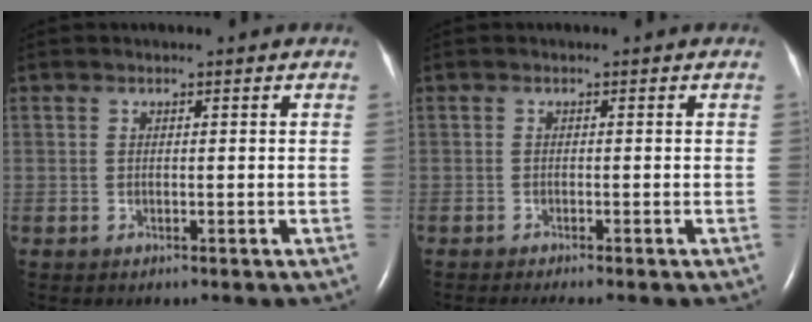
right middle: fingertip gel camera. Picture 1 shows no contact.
{"total": 3.5, "force": [-3.0, 0.1, 1.9], "torque": [-0.024, -0.007, -0.040]}